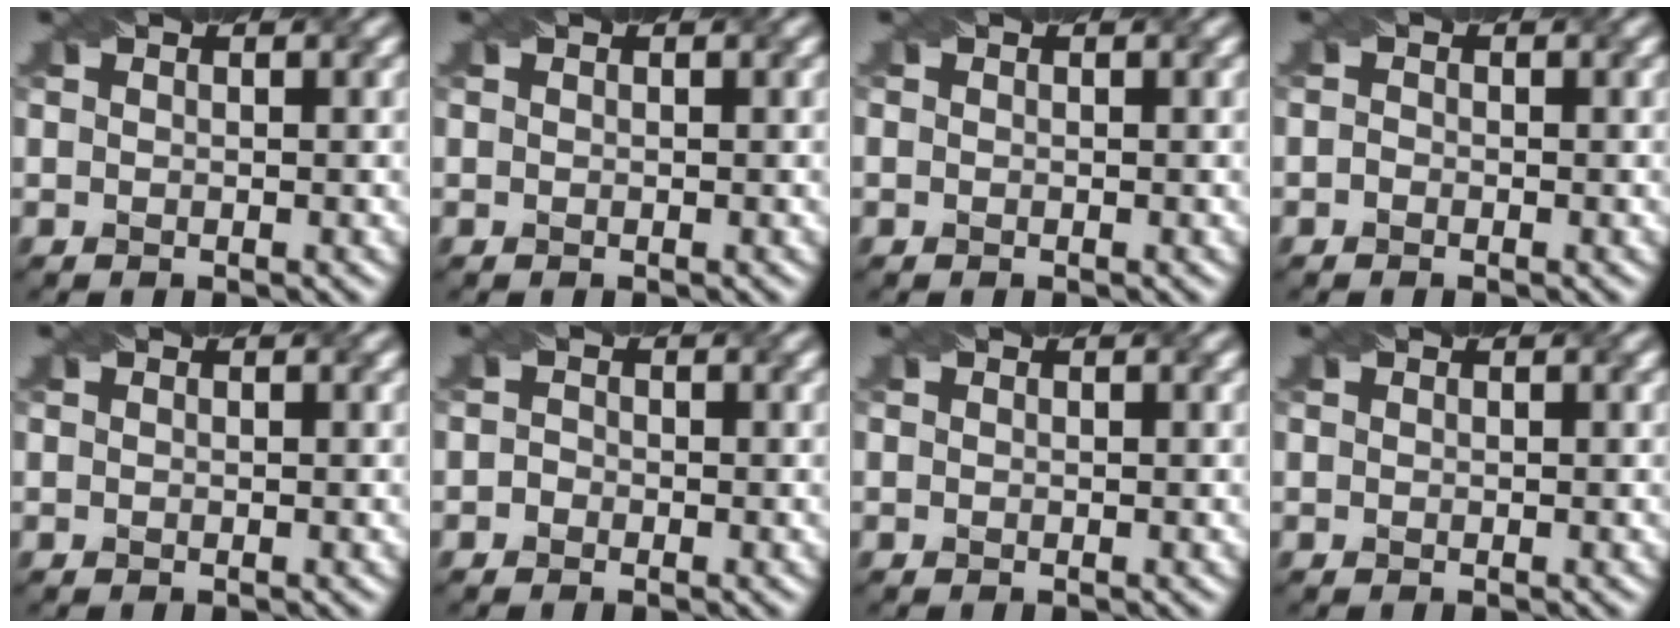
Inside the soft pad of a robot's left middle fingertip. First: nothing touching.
{"total": 0.0}
{"total": 0.5, "force": [0.0, 0.5, 0.3], "torque": [-0.001, 0.006, -0.006]}
{"total": 0.7, "force": [-0.7, 0.0, 0.0], "torque": [0.000, 0.000, -0.014]}
{"total": 0.0}
{"total": 0.8, "force": [-0.7, 0.3, 0.0], "torque": [0.007, 0.004, -0.017]}
{"total": 0.0}
{"total": 0.0}